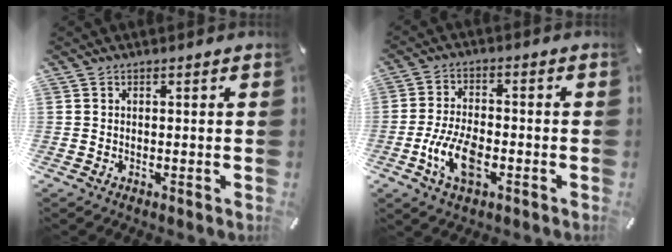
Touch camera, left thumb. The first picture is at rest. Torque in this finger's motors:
{"motor_torque": [0.66, 0.80, 0.84, -0.05, 0.21]}